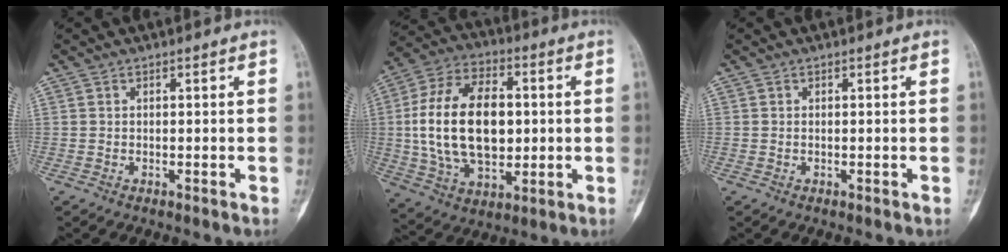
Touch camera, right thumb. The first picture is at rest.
{"total": 20.9, "force": [1.0, 12.6, 16.7], "torque": [-0.295, 0.007, 0.023]}
{"total": 0.0}